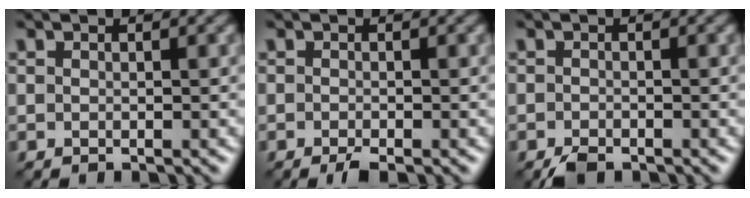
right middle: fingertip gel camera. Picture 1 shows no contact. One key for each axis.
{"total": 1.3, "fx": -0.9, "fy": 0.1, "fz": 0.9, "tx": -0.020, "ty": -0.002, "tz": -0.018}
{"total": 1.7, "fx": -1.4, "fy": 0.6, "fz": 0.8, "tx": -0.018, "ty": -0.003, "tz": -0.030}